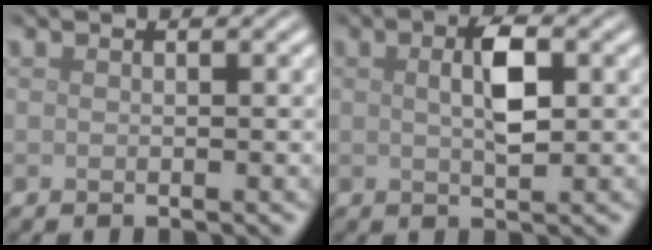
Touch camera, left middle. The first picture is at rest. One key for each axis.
{"total": 3.3, "fx": 0.7, "fy": 1.1, "fz": 3.1, "tx": -0.058, "ty": 0.003, "tz": 0.012}